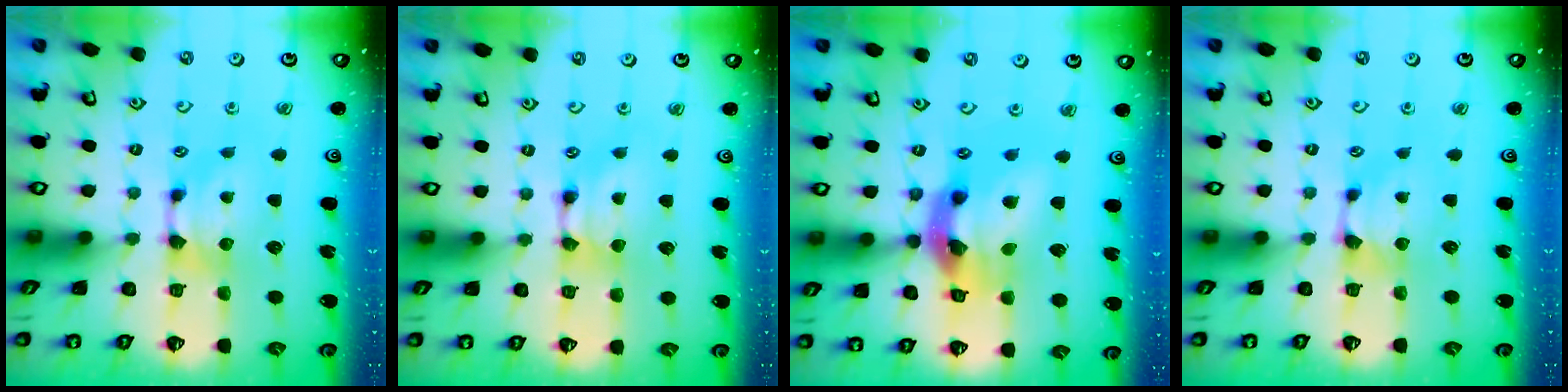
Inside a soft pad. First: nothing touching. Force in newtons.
{"total": 1.8, "press": 1.8, "slide": 0.1}
{"total": 10.3, "press": 9.8, "slide": 3.1}
{"total": 1.1, "press": 0.4, "slide": 1.0}